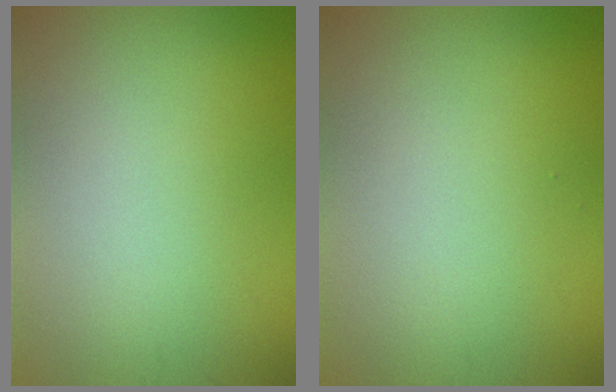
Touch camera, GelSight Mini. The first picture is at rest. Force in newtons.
{"total": 0.0}